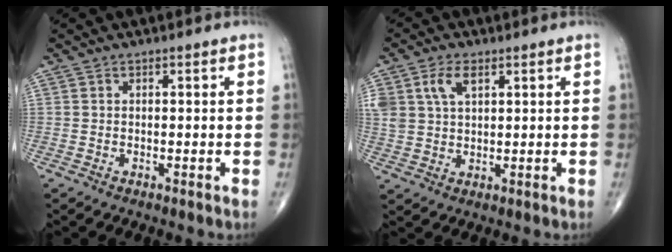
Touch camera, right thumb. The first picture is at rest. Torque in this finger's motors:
{"motor_torque": [0.90, 1.12, 0.53, 0.33, 0.02]}